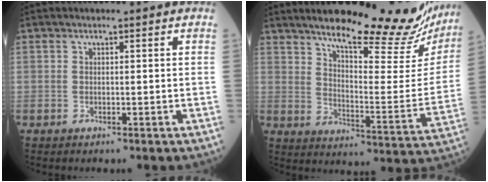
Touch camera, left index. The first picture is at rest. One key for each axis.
{"total": 25.2, "fx": 21.7, "fy": 4.3, "fz": 12.2, "tx": -0.170, "ty": -0.065, "tz": 0.277}